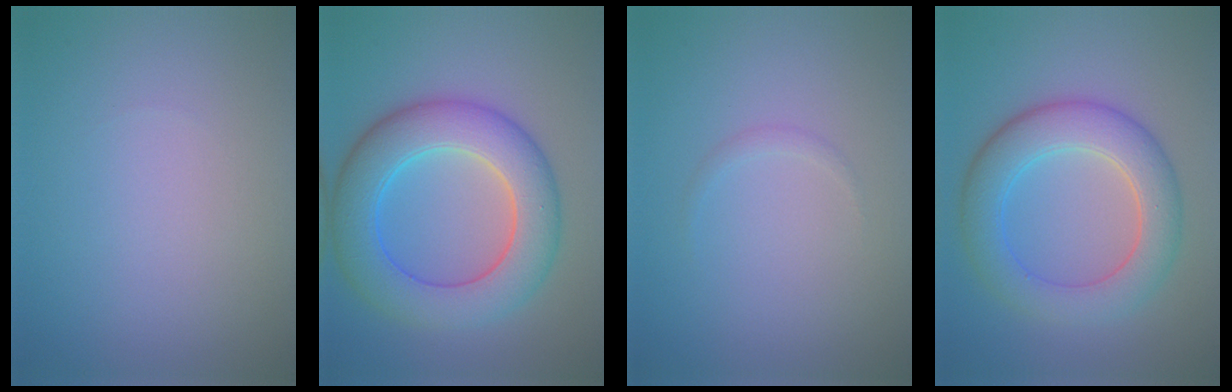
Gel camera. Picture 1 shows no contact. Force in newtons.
{"total": 8.7, "press": 8.7, "slide": 0.2}
{"total": 0.6, "press": 0.6, "slide": 0.1}
{"total": 6.5, "press": 6.4, "slide": 0.5}